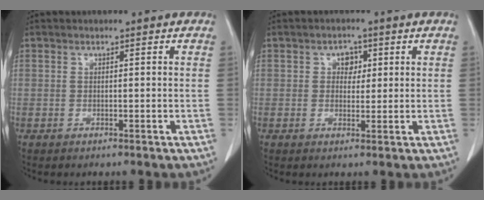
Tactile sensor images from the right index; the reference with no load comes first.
{"total": 2.6, "force": [0.8, 1.9, 1.5], "torque": [-0.018, 0.004, 0.011]}